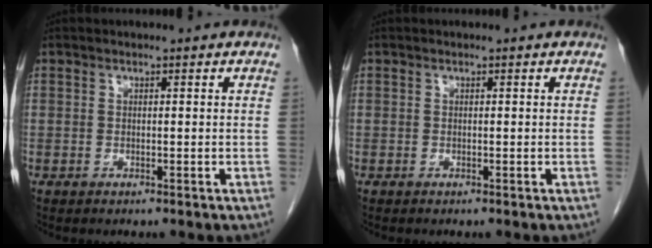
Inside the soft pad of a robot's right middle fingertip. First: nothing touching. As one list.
[{"total": 0.0}]